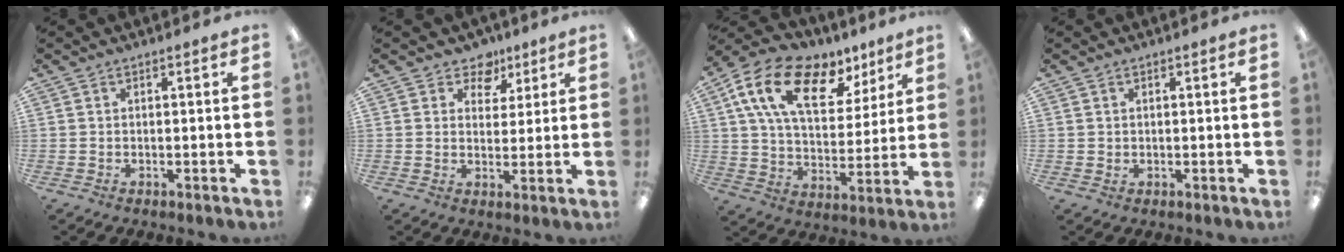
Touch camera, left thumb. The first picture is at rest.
{"total": 6.6, "force": [4.5, 4.6, 1.5], "torque": [-0.019, -0.023, 0.079]}
{"total": 19.6, "force": [10.4, 10.5, 12.9], "torque": [-0.234, -0.034, 0.185]}
{"total": 0.7, "force": [0.4, 0.6, 0.0], "torque": [0.000, 0.003, 0.006]}